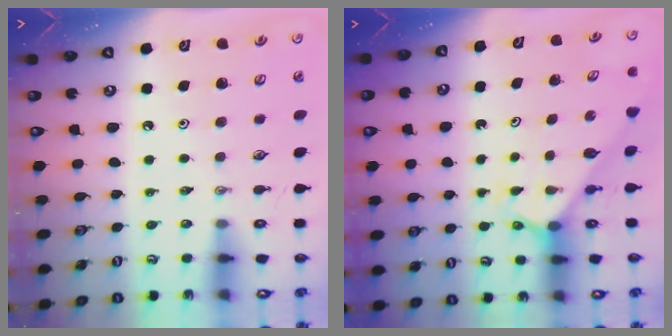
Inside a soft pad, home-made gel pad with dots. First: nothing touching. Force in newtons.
{"total": 2.8, "press": 2.8, "slide": 0.2}